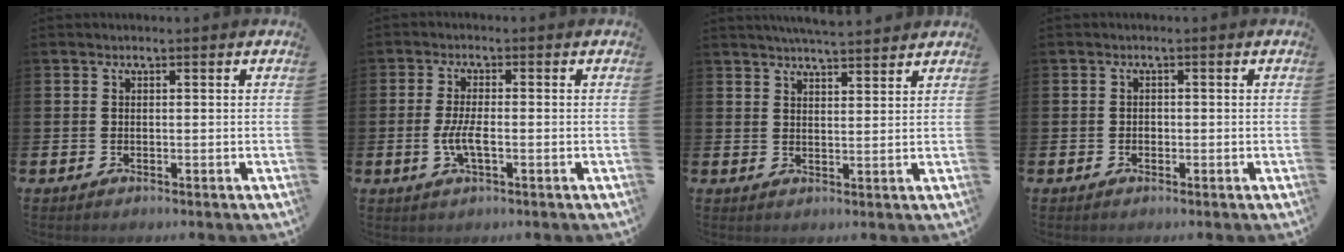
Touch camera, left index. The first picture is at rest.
{"total": 3.6, "force": [-0.8, 1.0, 3.3], "torque": [-0.074, -0.002, -0.020]}
{"total": 4.8, "force": [4.7, 0.0, 0.9], "torque": [-0.023, -0.019, 0.085]}
{"total": 0.8, "force": [-0.4, 0.7, 0.2], "torque": [-0.008, 0.005, -0.007]}